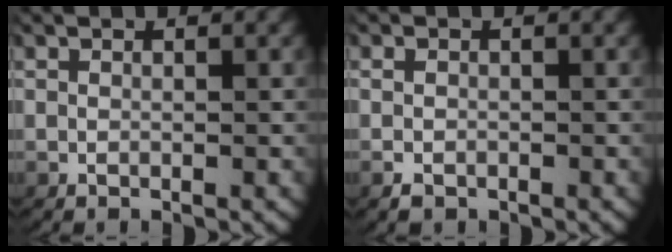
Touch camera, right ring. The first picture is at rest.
{"total": 1.2, "force": [-0.7, 0.9, 0.4], "torque": [-0.015, -0.008, -0.008]}